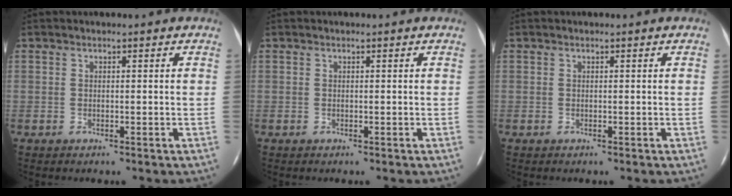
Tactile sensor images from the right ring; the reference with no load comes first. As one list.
[{"total": 0.0}, {"total": 0.0}]